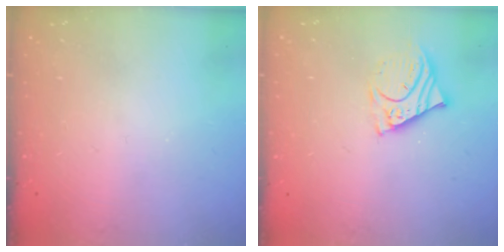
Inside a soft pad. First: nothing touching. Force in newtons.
{"total": 8.4, "press": 8.3, "slide": 1.0}